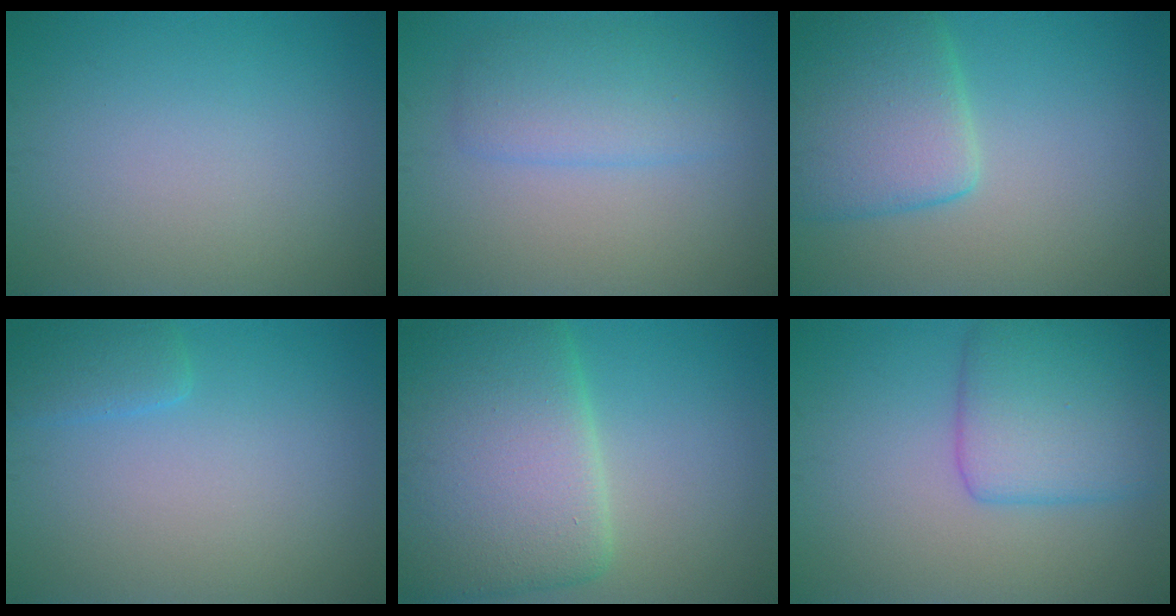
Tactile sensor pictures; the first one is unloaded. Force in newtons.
{"total": 3.5, "press": 3.5, "slide": 0.1}
{"total": 6.0, "press": 5.9, "slide": 0.6}
{"total": 1.9, "press": 1.8, "slide": 0.3}
{"total": 12.4, "press": 12.3, "slide": 0.6}
{"total": 5.8, "press": 5.8, "slide": 0.1}